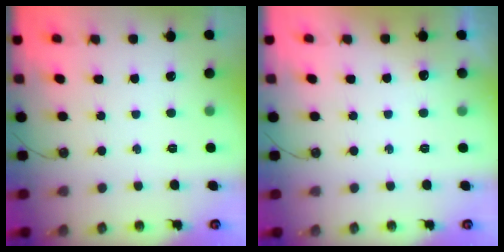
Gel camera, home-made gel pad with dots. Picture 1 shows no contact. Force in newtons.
{"total": 4.7, "press": 4.5, "slide": 1.3}